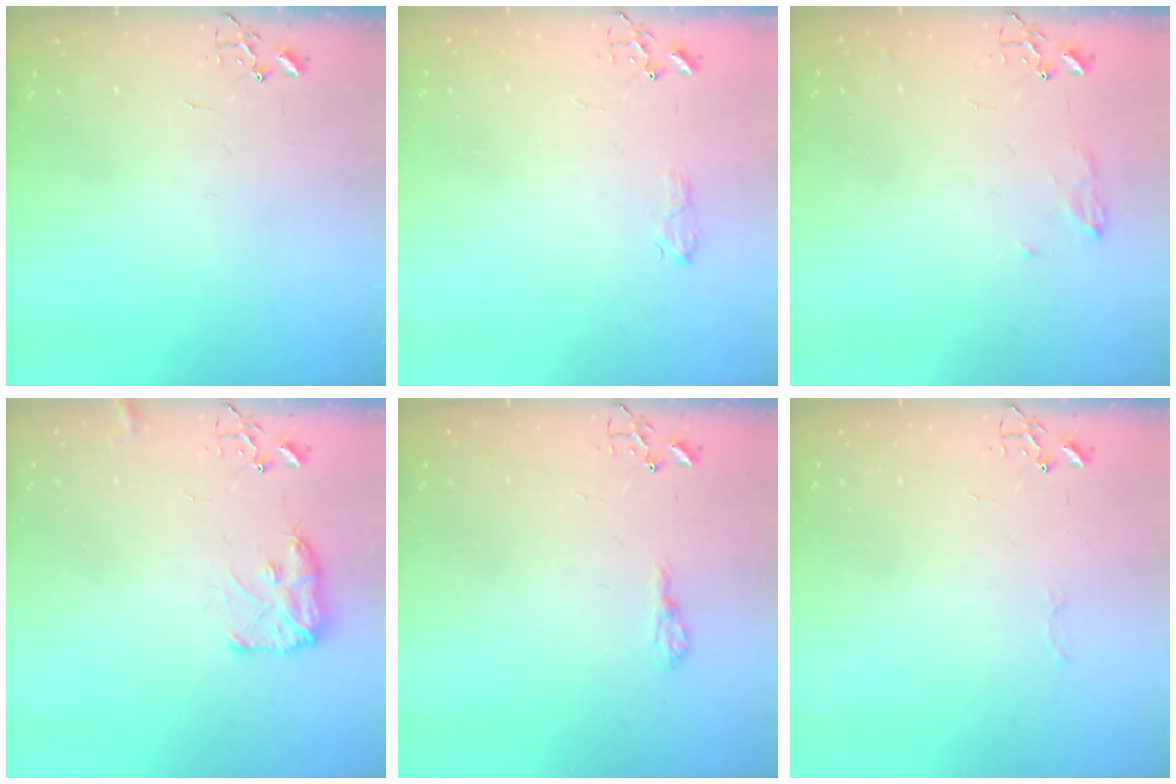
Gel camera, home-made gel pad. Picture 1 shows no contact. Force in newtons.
{"total": 5.5, "press": 5.5, "slide": 0.8}
{"total": 7.0, "press": 7.0, "slide": 0.8}
{"total": 8.9, "press": 8.8, "slide": 0.6}
{"total": 7.2, "press": 7.1, "slide": 0.6}
{"total": 2.5, "press": 2.5, "slide": 0.4}